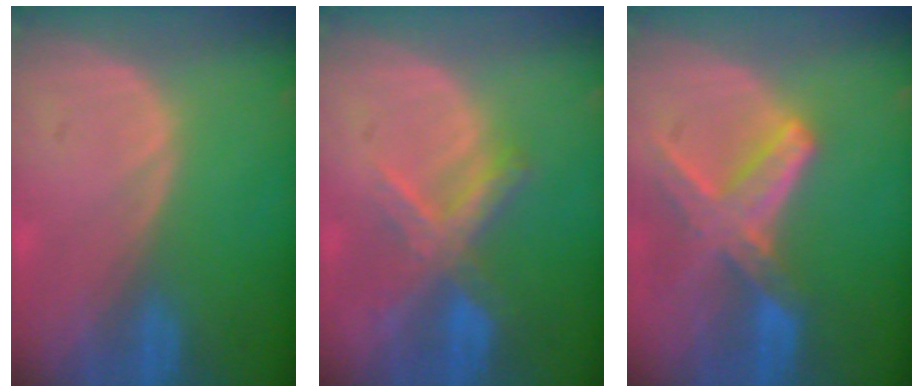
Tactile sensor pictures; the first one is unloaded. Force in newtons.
{"total": 7.1, "press": 6.2, "slide": 3.6}
{"total": 8.3, "press": 7.3, "slide": 4.0}